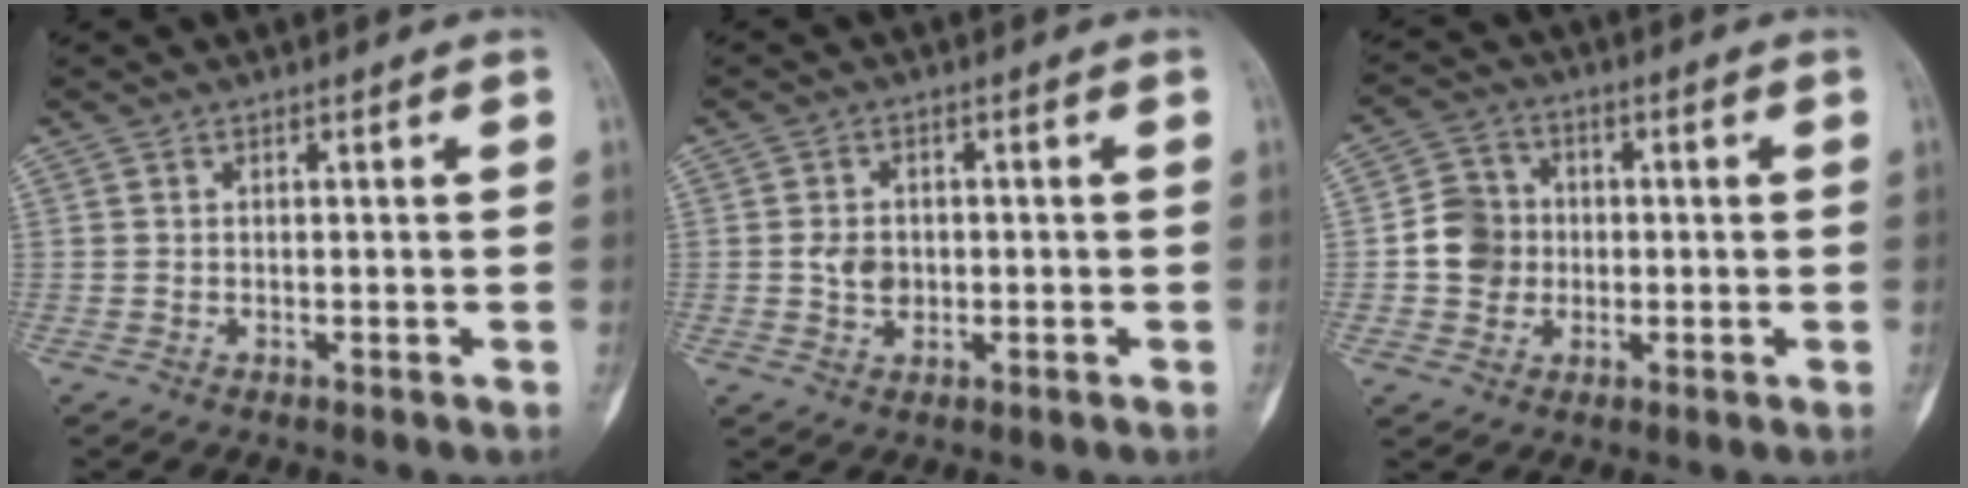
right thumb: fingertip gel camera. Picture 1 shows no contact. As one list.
[{"total": 3.8, "force": [-0.3, 3.0, 2.3], "torque": [-0.029, 0.003, -0.006]}, {"total": 7.8, "force": [-0.5, 7.2, 2.9], "torque": [-0.021, 0.011, -0.016]}]